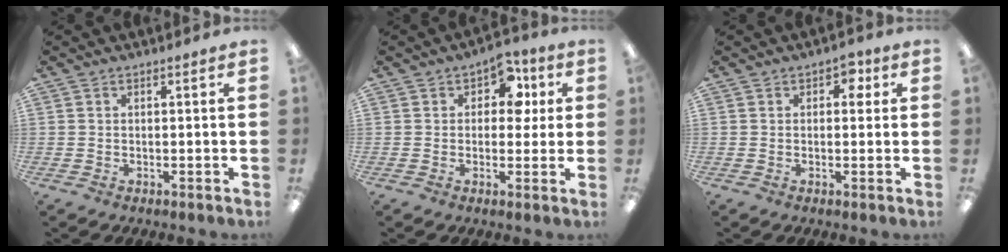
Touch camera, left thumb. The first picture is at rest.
{"total": 8.5, "force": [3.0, 5.8, 5.4], "torque": [-0.059, -0.002, 0.048]}
{"total": 3.1, "force": [1.0, 2.1, 2.1], "torque": [-0.019, -0.001, 0.012]}